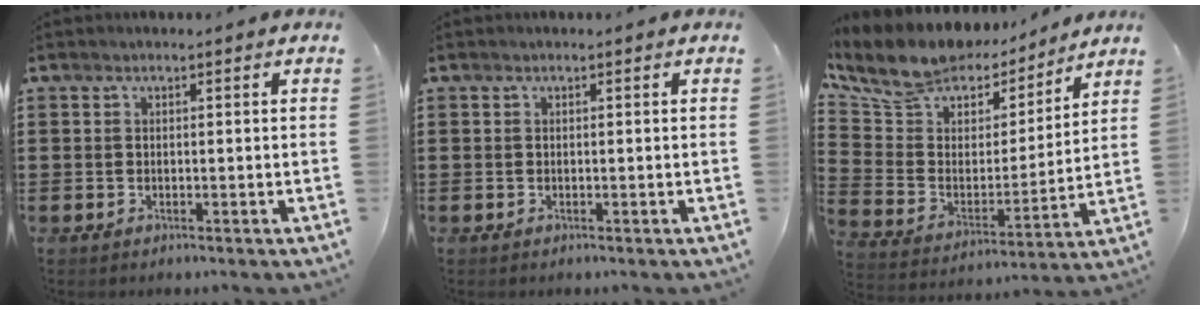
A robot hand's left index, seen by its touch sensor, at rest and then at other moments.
{"total": 0.0}
{"total": 9.4, "force": [8.0, 4.3, 2.3], "torque": [-0.094, -0.049, 0.141]}